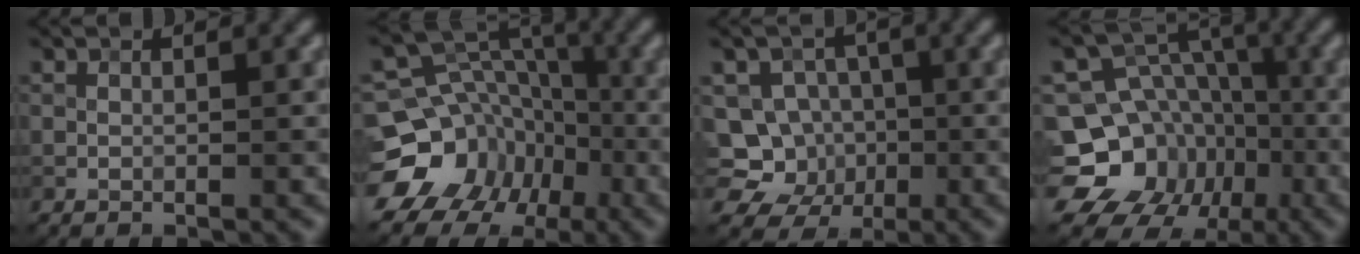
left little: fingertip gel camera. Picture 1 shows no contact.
{"total": 12.7, "force": [-5.3, 10.9, 3.8], "torque": [-0.075, -0.011, -0.095]}
{"total": 7.1, "force": [-2.3, 6.4, 2.1], "torque": [-0.016, 0.019, -0.067]}
{"total": 15.6, "force": [-7.2, 12.9, 5.2], "torque": [-0.101, -0.015, -0.124]}